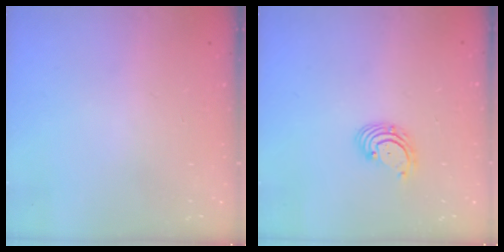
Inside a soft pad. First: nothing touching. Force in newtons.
{"total": 2.9, "press": 2.9, "slide": 0.3}